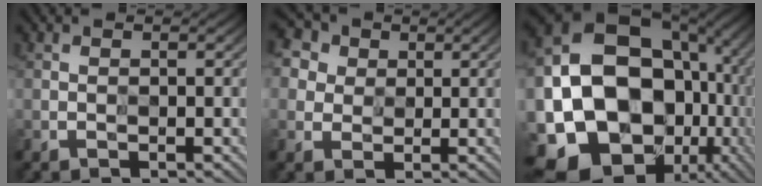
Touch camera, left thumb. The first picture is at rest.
{"total": 8.1, "force": [4.4, 6.0, 3.3], "torque": [-0.126, 0.025, 0.077]}
{"total": 21.3, "force": [-5.0, 17.5, 11.2], "torque": [-0.237, -0.046, -0.090]}